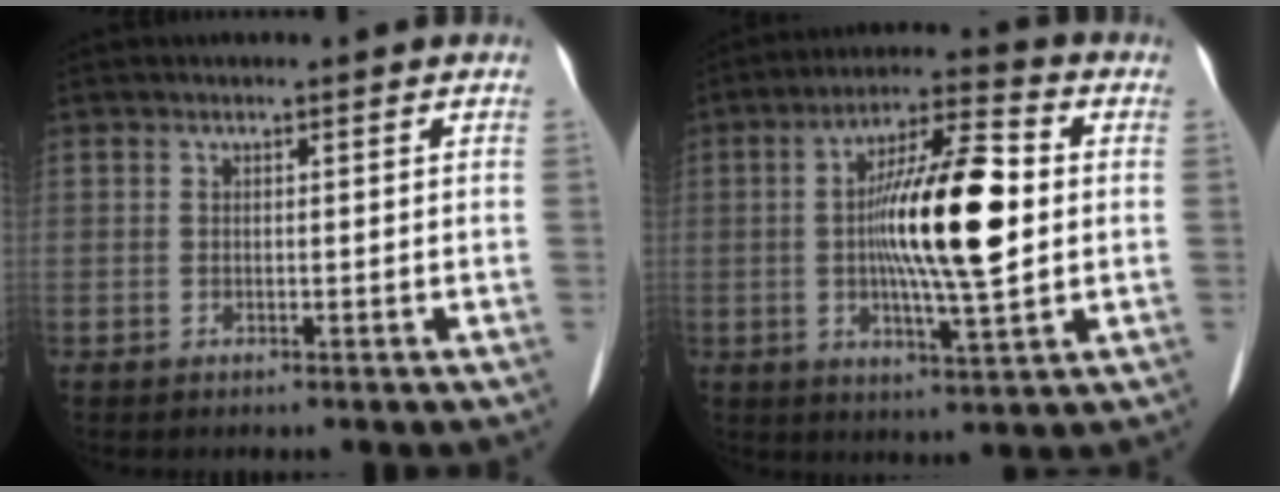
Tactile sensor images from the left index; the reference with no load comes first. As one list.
[{"total": 14.5, "force": [0.5, 2.6, 14.3], "torque": [-0.252, 0.010, 0.002]}]